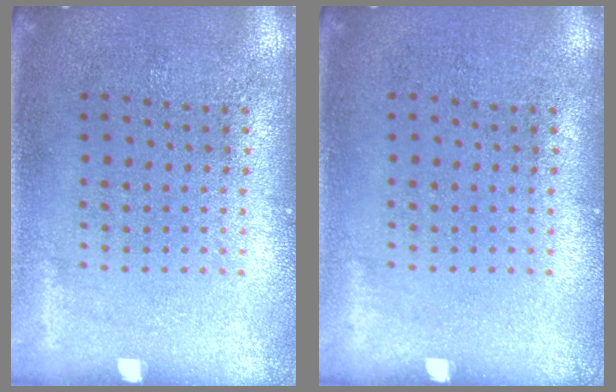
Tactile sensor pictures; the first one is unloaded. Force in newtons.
{"total": 0.0}